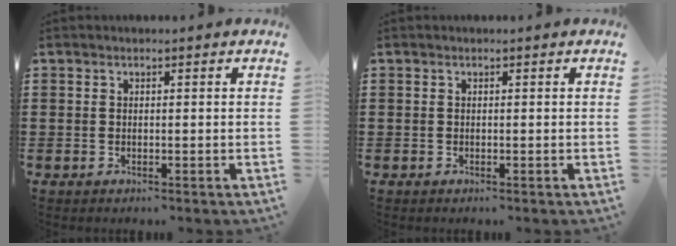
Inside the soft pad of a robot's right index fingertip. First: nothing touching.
{"total": 0.0}